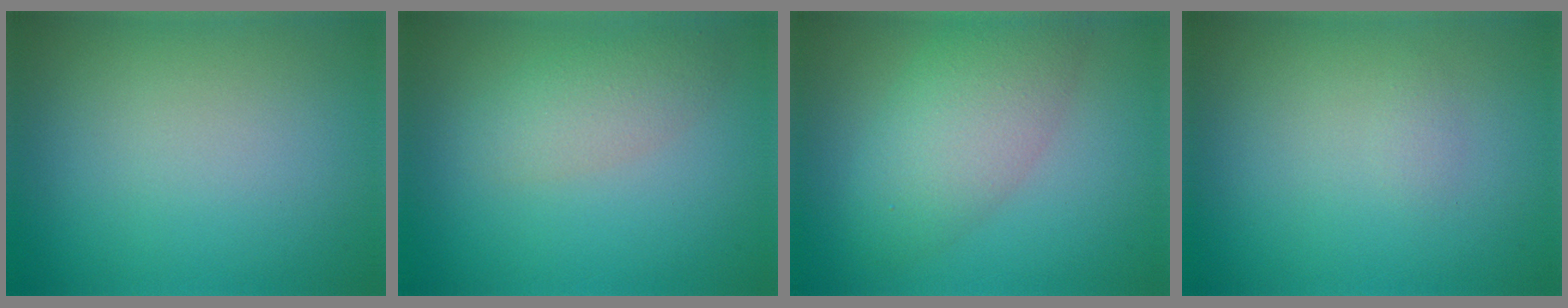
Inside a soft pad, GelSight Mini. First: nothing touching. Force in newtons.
{"total": 2.5, "press": 2.5, "slide": 0.1}
{"total": 5.3, "press": 5.3, "slide": 0.2}
{"total": 0.5, "press": 0.5, "slide": 0.1}